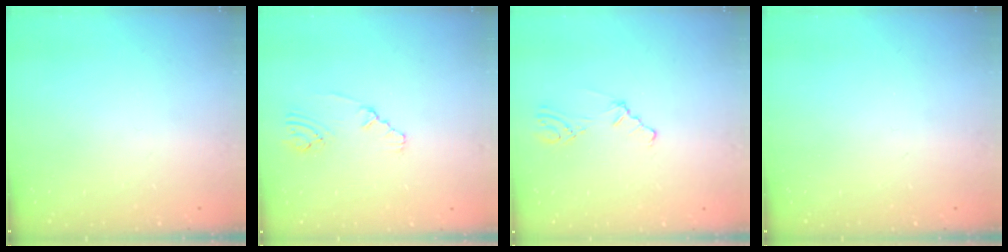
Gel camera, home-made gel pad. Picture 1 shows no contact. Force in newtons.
{"total": 2.7, "press": 2.7, "slide": 0.5}
{"total": 2.6, "press": 2.5, "slide": 0.5}
{"total": 0.0}